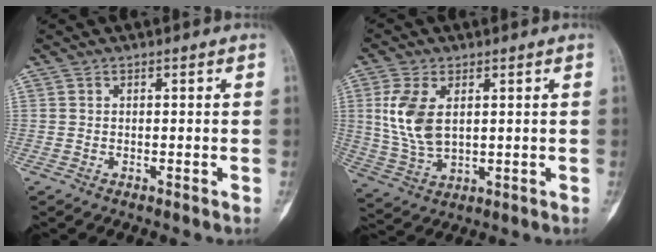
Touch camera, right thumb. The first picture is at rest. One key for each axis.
{"total": 9.8, "fx": 2.3, "fy": 5.6, "fz": 7.8, "tx": -0.164, "ty": -0.008, "tz": 0.055}